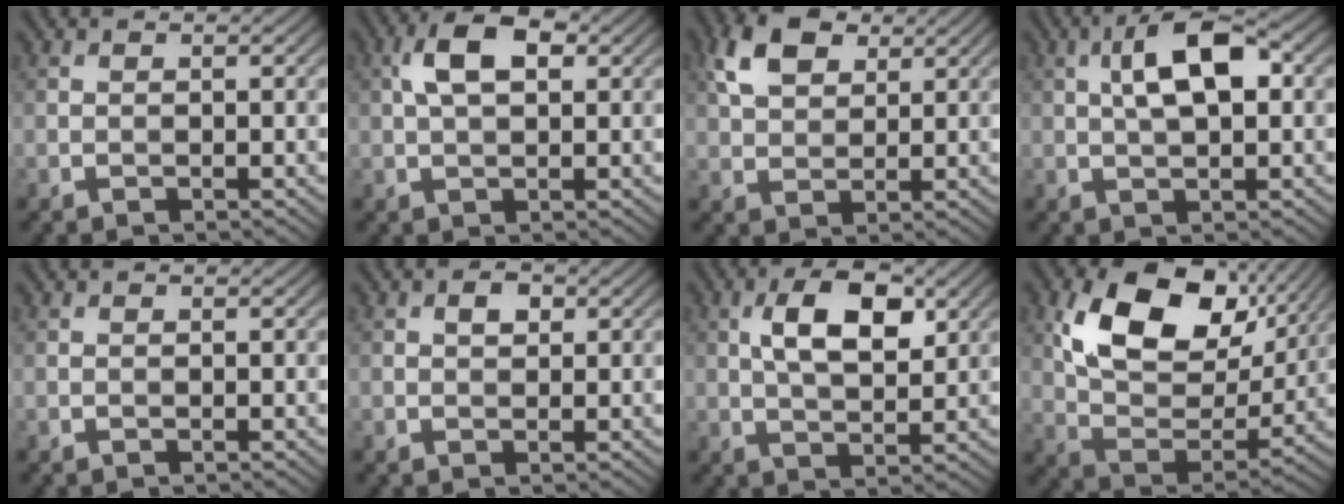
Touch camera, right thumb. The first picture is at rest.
{"total": 6.2, "force": [1.8, 3.2, 4.9], "torque": [-0.097, 0.011, 0.026]}
{"total": 7.1, "force": [3.4, 4.3, 4.5], "torque": [-0.101, 0.009, 0.062]}
{"total": 7.4, "force": [1.7, 3.0, 6.6], "torque": [-0.119, 0.015, 0.027]}
{"total": 0.0}
{"total": 1.7, "force": [0.6, 1.1, 1.1], "torque": [-0.018, 0.002, 0.008]}
{"total": 7.5, "force": [2.4, 3.5, 6.2], "torque": [-0.114, 0.005, 0.042]}
{"total": 14.5, "force": [6.2, 8.9, 9.6], "torque": [-0.186, -0.006, 0.115]}